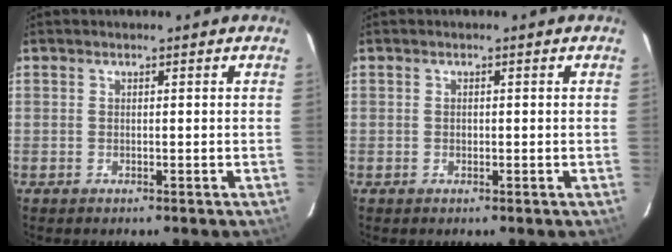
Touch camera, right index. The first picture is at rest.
{"total": 0.7, "force": [0.0, 0.5, 0.4], "torque": [-0.005, 0.002, -0.001]}